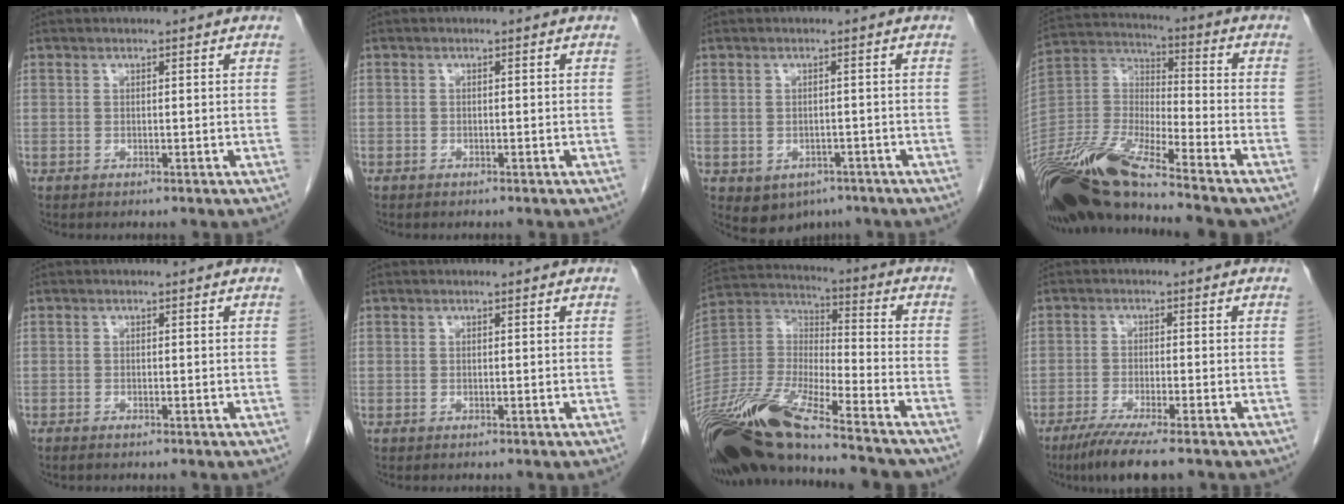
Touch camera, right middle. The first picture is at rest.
{"total": 0.7, "force": [-0.6, 0.5, 0.1], "torque": [-0.004, 0.002, -0.010]}
{"total": 5.3, "force": [-2.9, 4.0, 1.8], "torque": [-0.021, 0.002, -0.031]}
{"total": 19.9, "force": [-15.8, 2.1, 11.9], "torque": [-0.276, -0.028, -0.302]}
{"total": 0.8, "force": [-0.7, 0.1, 0.5], "torque": [-0.014, -0.003, -0.011]}
{"total": 0.0}
{"total": 24.1, "force": [-19.0, 3.4, 14.4], "torque": [-0.311, -0.029, -0.347]}
{"total": 7.4, "force": [-5.5, 0.2, 5.0], "torque": [-0.081, -0.018, -0.088]}